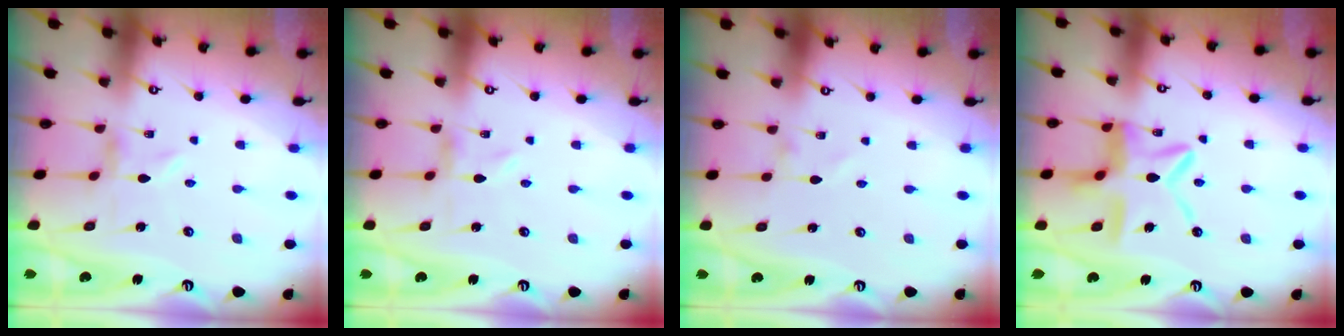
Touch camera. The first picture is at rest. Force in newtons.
{"total": 0.0}
{"total": 1.3, "press": 1.3, "slide": 0.0}
{"total": 13.2, "press": 13.1, "slide": 1.0}